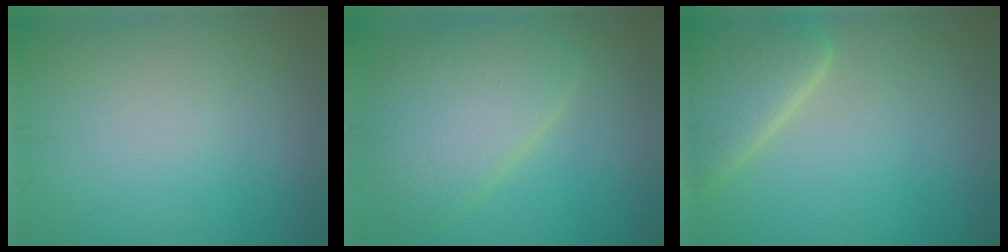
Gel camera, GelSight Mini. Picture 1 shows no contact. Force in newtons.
{"total": 5.8, "press": 5.8, "slide": 0.3}
{"total": 4.8, "press": 4.8, "slide": 0.5}